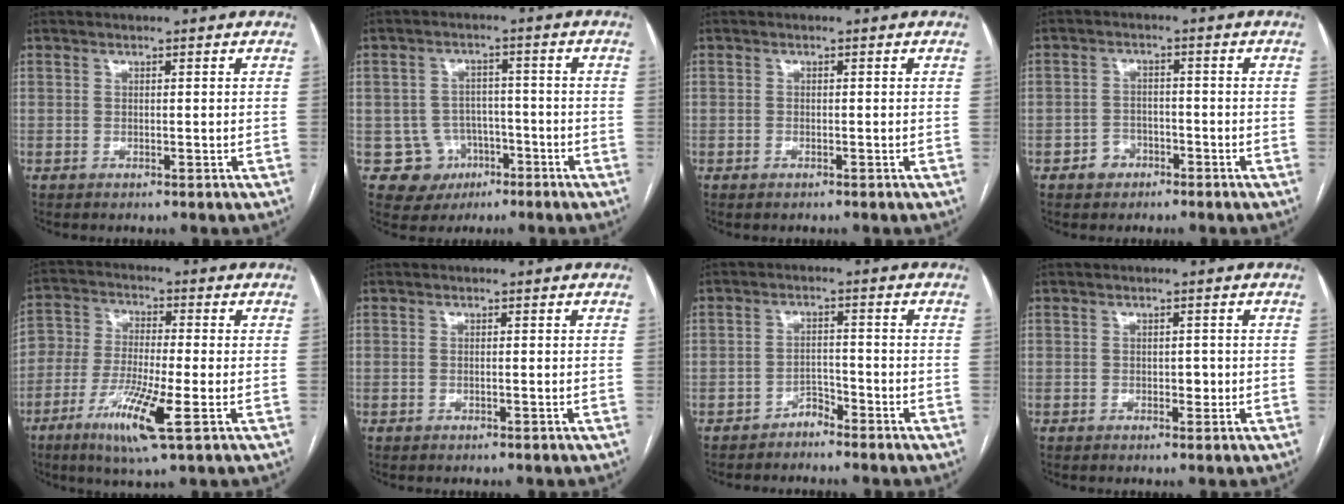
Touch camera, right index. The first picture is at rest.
{"total": 6.2, "force": [-2.4, 5.7, 0.4], "torque": [0.002, 0.014, -0.031]}
{"total": 0.6, "force": [-0.4, 0.2, 0.3], "torque": [-0.007, -0.001, -0.006]}
{"total": 3.1, "force": [-1.9, 2.3, 0.8], "torque": [-0.009, 0.010, -0.031]}
{"total": 10.7, "force": [-4.7, 1.6, 9.4], "torque": [-0.188, -0.012, -0.087]}
{"total": 0.0}
{"total": 2.3, "force": [-2.1, 0.8, 0.4], "torque": [-0.001, 0.003, -0.038]}
{"total": 1.4, "force": [-0.2, 0.9, 1.0], "torque": [-0.012, 0.001, -0.001]}